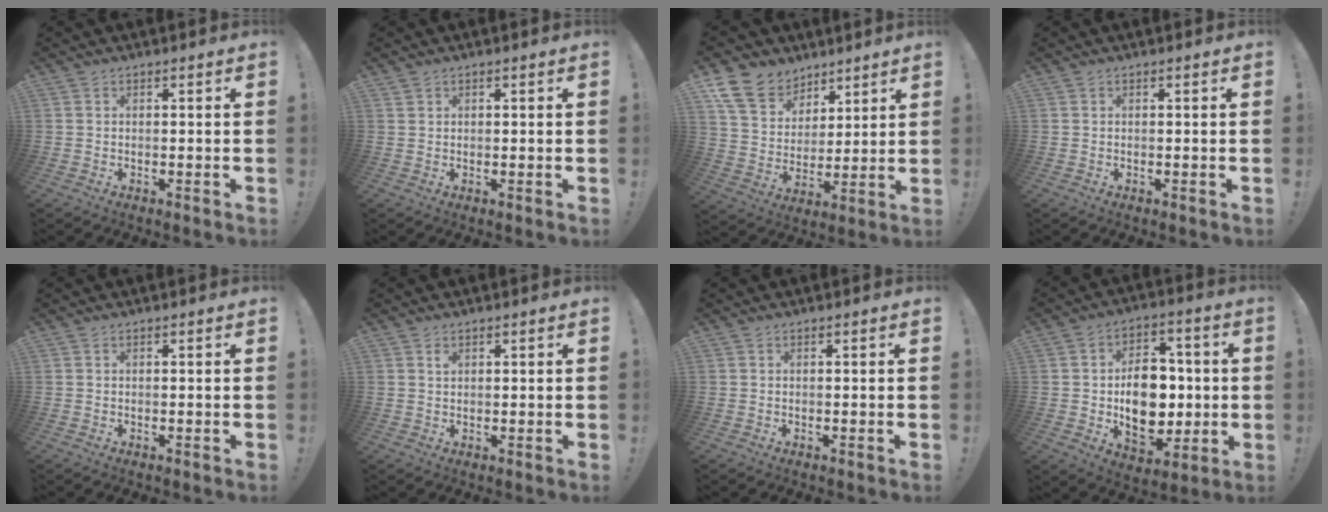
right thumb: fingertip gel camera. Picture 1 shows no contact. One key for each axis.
{"total": 1.0, "fx": 0.8, "fy": 0.6, "fz": 0.3, "tx": 0.000, "ty": -0.003, "tz": 0.014}
{"total": 14.0, "fx": 9.5, "fy": 9.2, "fz": 4.5, "tx": -0.091, "ty": -0.058, "tz": 0.187}
{"total": 0.0}
{"total": 0.0}
{"total": 1.1, "fx": 0.7, "fy": 0.7, "fz": 0.4, "tx": 0.001, "ty": -0.003, "tz": 0.011}
{"total": 0.0}
{"total": 16.0, "fx": -0.6, "fy": 11.5, "fz": 11.2, "tx": -0.172, "ty": 0.003, "tz": -0.007}